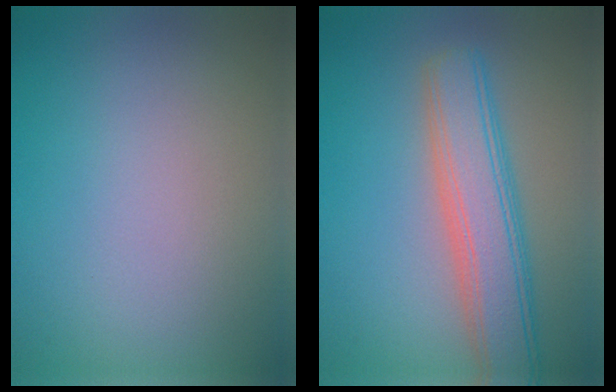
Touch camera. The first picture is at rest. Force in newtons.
{"total": 6.4, "press": 6.4, "slide": 0.4}